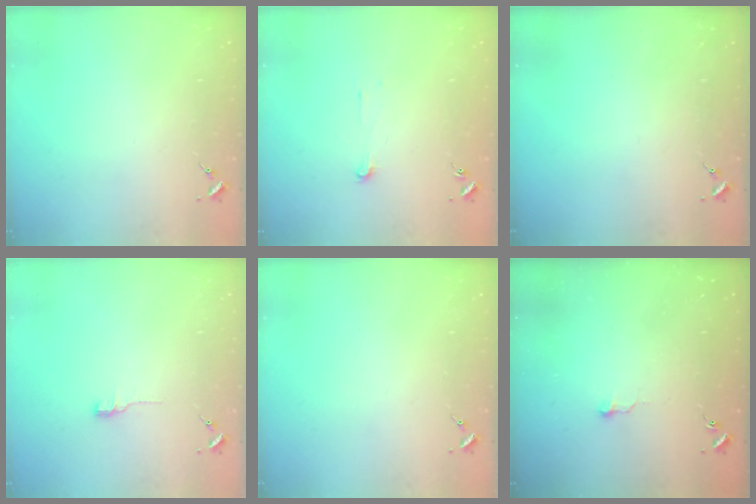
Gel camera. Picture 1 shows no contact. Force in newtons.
{"total": 3.8, "press": 3.8, "slide": 0.3}
{"total": 0.0}
{"total": 6.1, "press": 6.1, "slide": 0.6}
{"total": 0.0}
{"total": 6.2, "press": 6.2, "slide": 0.5}